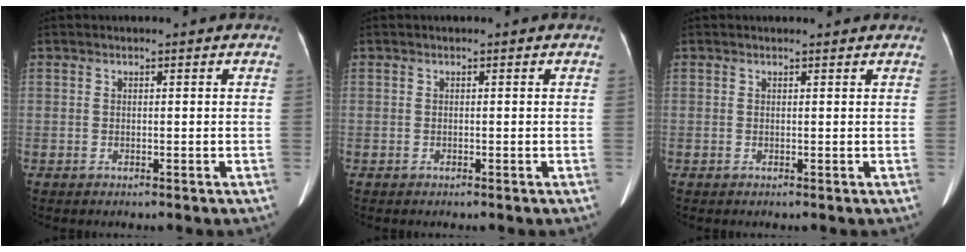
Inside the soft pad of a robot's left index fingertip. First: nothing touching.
{"total": 0.0}
{"total": 1.4, "force": [1.4, 0.5, 0.1], "torque": [-0.012, 0.014, 0.012]}